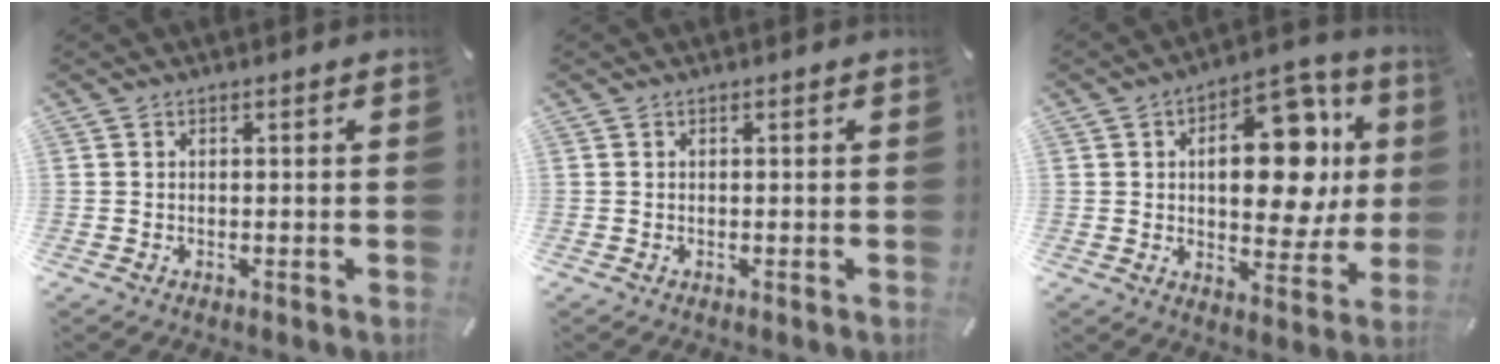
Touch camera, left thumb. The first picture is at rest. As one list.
[{"total": 0.0}, {"total": 20.0, "force": [4.3, 11.5, 15.9], "torque": [-0.200, -0.015, 0.069]}]